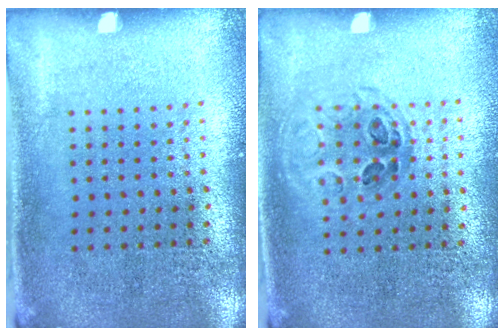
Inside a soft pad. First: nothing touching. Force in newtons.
{"total": 0.9, "press": 0.9, "slide": 0.3}